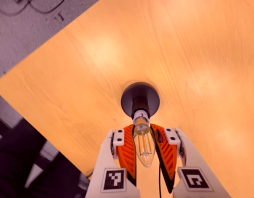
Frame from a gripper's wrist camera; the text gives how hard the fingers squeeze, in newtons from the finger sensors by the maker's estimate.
{"total": 23.0, "left": 22.7, "right": 23.3}